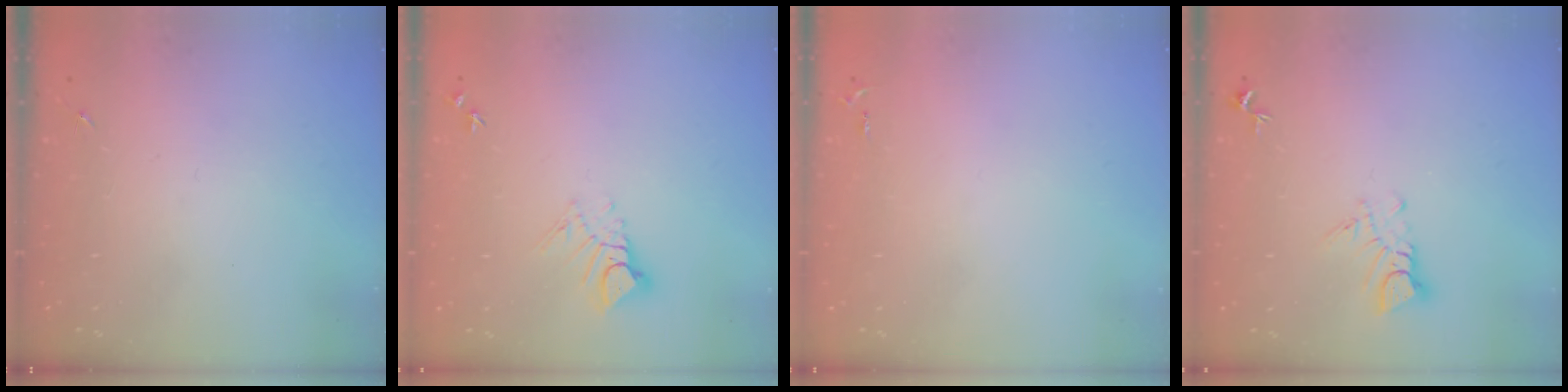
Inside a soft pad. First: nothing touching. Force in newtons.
{"total": 7.4, "press": 7.3, "slide": 0.9}
{"total": 2.6, "press": 2.6, "slide": 0.3}
{"total": 5.0, "press": 5.0, "slide": 0.3}